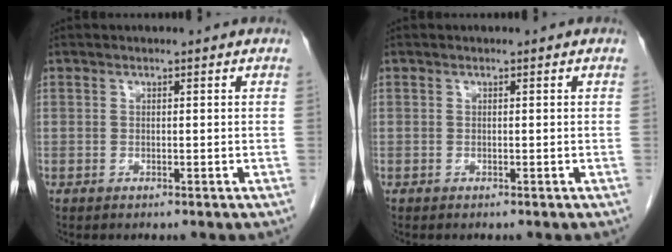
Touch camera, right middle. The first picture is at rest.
{"total": 0.0}